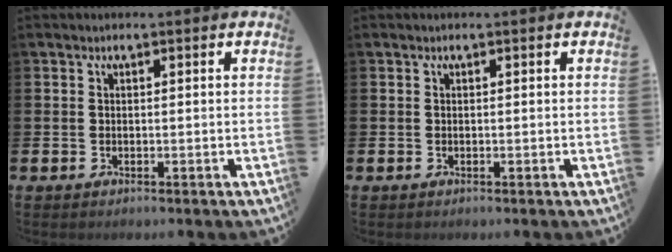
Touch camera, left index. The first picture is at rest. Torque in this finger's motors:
{"motor_torque": [-0.07, 0.06, 0.00, 0.01]}